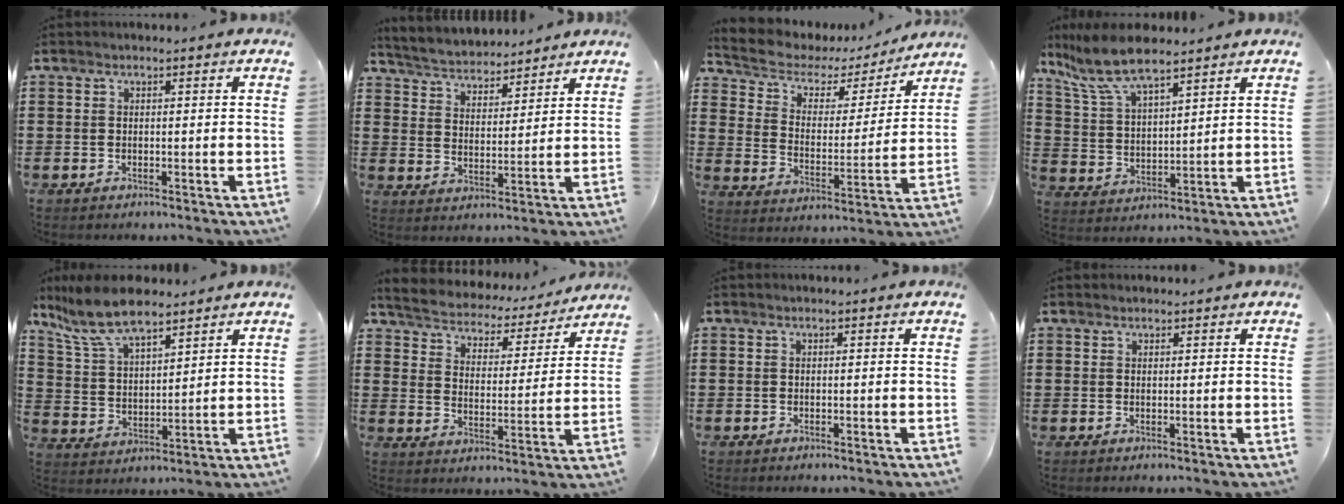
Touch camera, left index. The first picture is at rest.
{"total": 4.0, "force": [4.0, 0.5, 0.0], "torque": [-0.021, -0.027, 0.067]}
{"total": 4.3, "force": [3.3, 2.6, 1.0], "torque": [-0.047, -0.021, 0.049]}
{"total": 8.6, "force": [7.1, 2.0, 4.5], "torque": [-0.112, -0.018, 0.129]}
{"total": 9.4, "force": [7.7, 2.6, 4.7], "torque": [-0.118, -0.016, 0.142]}
{"total": 3.8, "force": [3.8, 0.5, 0.0], "torque": [-0.026, -0.032, 0.057]}
{"total": 0.0}
{"total": 0.9, "force": [0.9, 0.2, 0.1], "torque": [-0.003, 0.000, 0.018]}